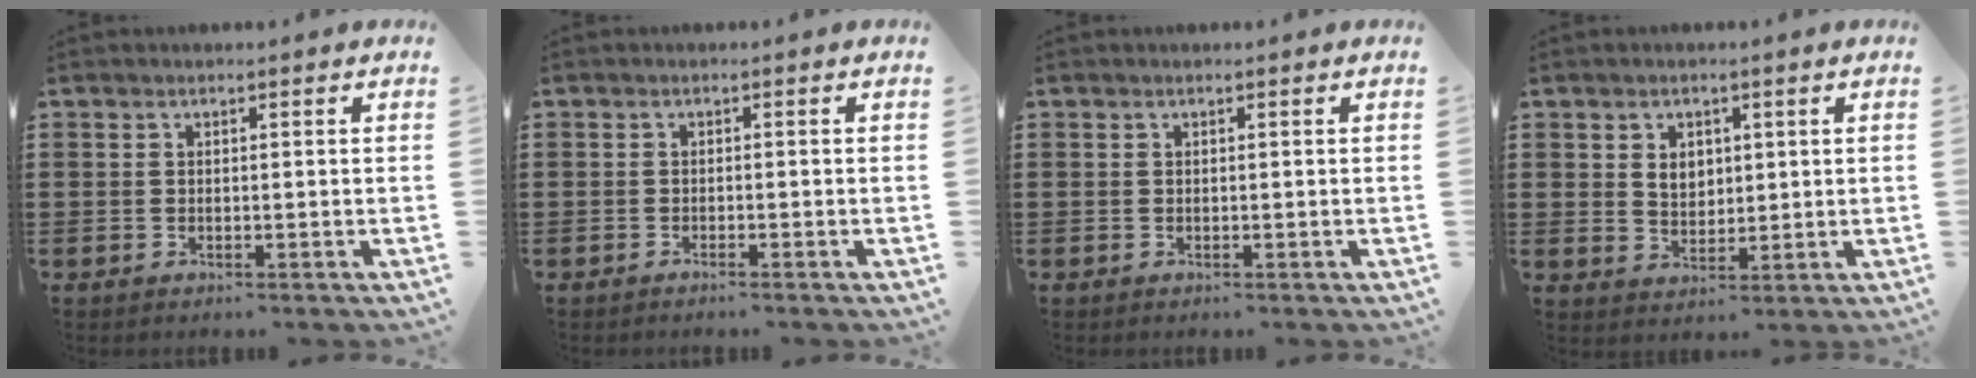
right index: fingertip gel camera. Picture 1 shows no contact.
{"total": 0.7, "force": [-0.7, -0.1, 0.2], "torque": [-0.006, -0.001, -0.014]}
{"total": 0.0}
{"total": 3.2, "force": [1.1, 2.4, 1.8], "torque": [-0.034, 0.007, 0.017]}